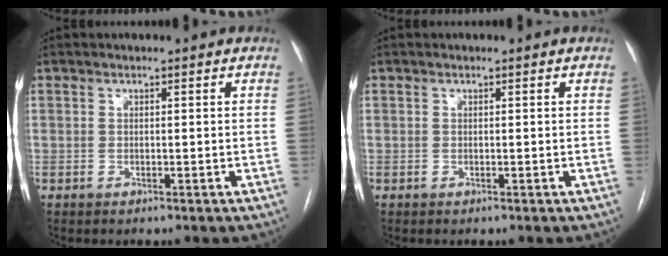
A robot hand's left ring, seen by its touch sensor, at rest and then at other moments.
{"total": 0.0}